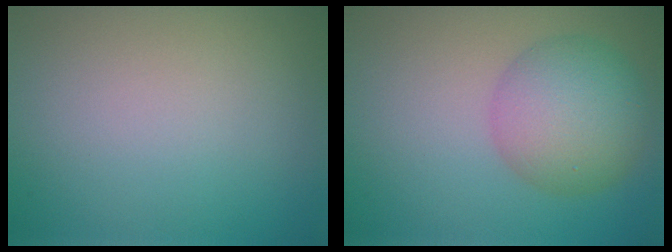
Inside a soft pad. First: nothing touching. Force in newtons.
{"total": 6.0, "press": 6.0, "slide": 0.1}